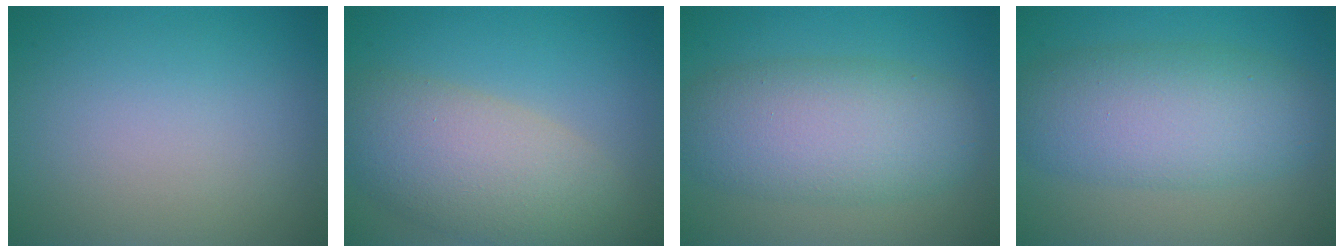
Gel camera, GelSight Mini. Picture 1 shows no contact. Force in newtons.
{"total": 7.7, "press": 7.7, "slide": 0.5}
{"total": 7.5, "press": 7.4, "slide": 0.4}
{"total": 7.3, "press": 7.3, "slide": 0.3}